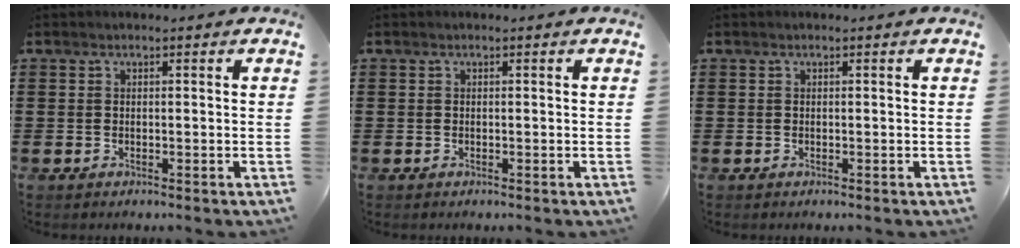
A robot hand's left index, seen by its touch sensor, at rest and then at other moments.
{"total": 0.0}
{"total": 0.0}